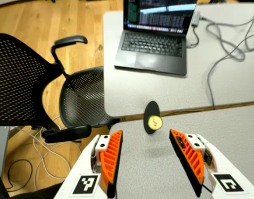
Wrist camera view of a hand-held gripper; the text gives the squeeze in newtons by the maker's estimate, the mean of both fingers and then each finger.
{"total": 0.0}